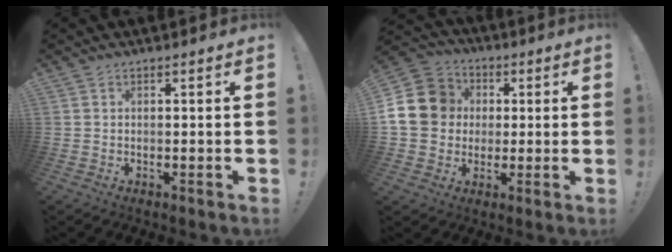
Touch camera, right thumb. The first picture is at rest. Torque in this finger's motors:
{"motor_torque": [1.67, 2.77, 1.03, -0.85, 0.10]}